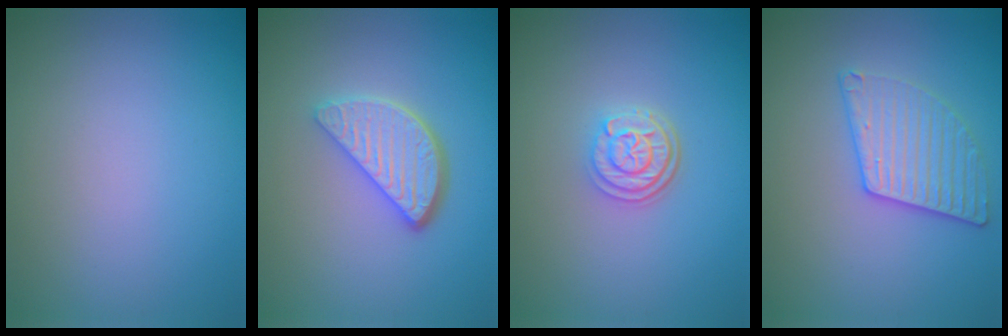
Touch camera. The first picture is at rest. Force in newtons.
{"total": 4.0, "press": 3.2, "slide": 2.4}
{"total": 2.9, "press": 2.4, "slide": 1.7}
{"total": 3.2, "press": 3.2, "slide": 0.6}